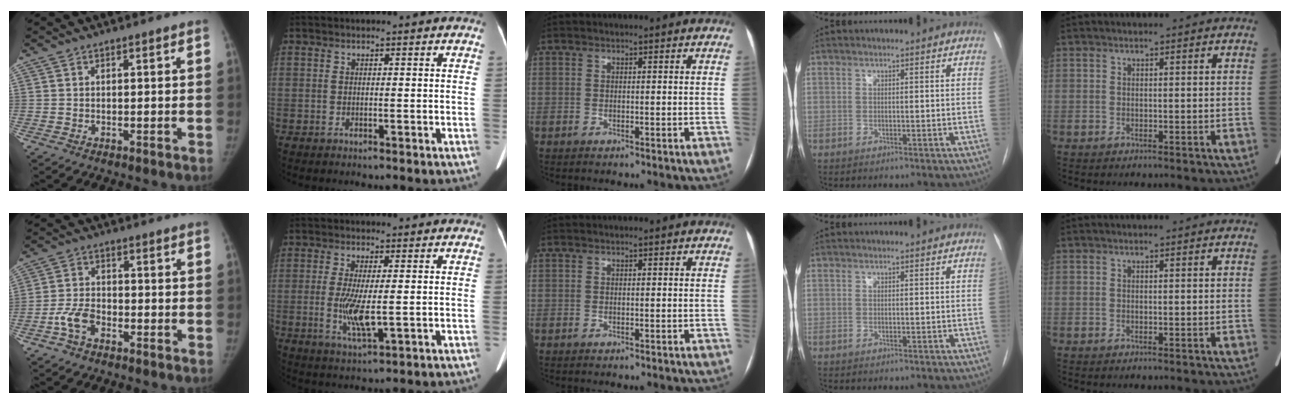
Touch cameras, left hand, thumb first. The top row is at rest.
{"thumb": {"total": 5.5, "force": [-3.0, 3.2, 3.3], "torque": [-0.066, 0.023, -0.062]}, "index": {"total": 6.1, "force": [-0.5, 1.3, 5.9], "torque": [-0.126, -0.015, -0.008]}}